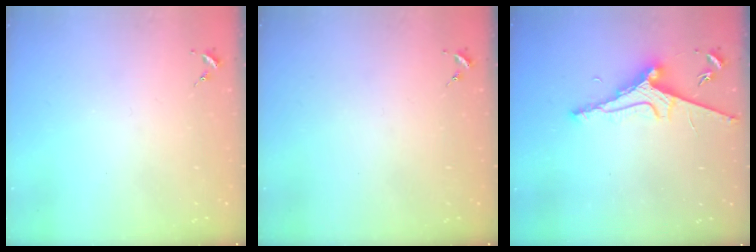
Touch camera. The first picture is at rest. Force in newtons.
{"total": 0.0}
{"total": 8.6, "press": 8.5, "slide": 1.1}